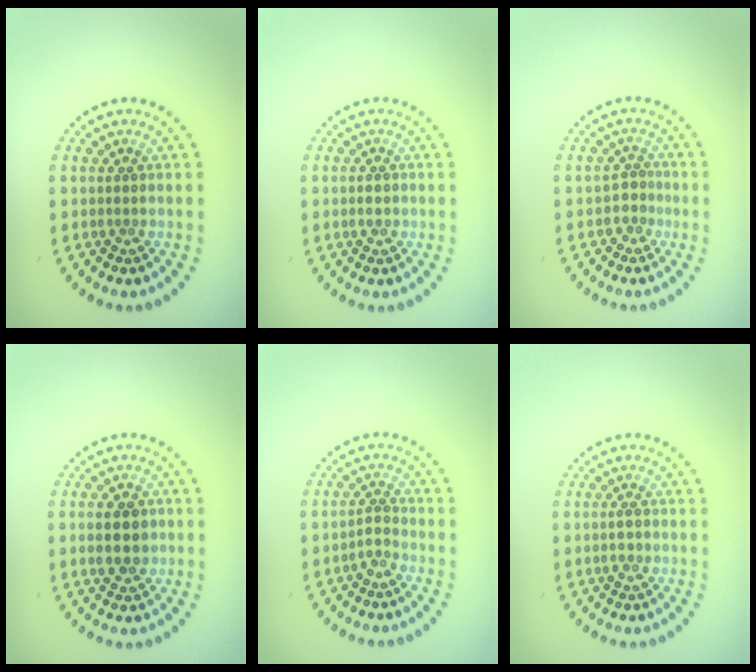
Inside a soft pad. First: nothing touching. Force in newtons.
{"total": 1.2, "press": 1.1, "slide": 0.3}
{"total": 1.6, "press": 1.2, "slide": 1.1}
{"total": 3.6, "press": 3.6, "slide": 0.2}
{"total": 1.5, "press": 1.1, "slide": 1.0}
{"total": 1.2, "press": 1.0, "slide": 0.5}